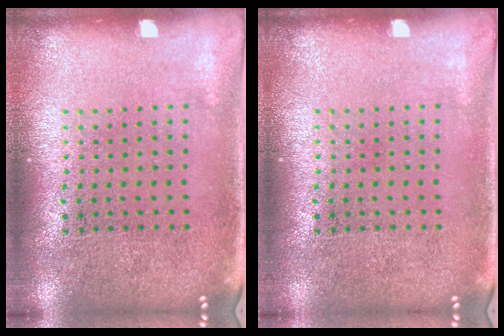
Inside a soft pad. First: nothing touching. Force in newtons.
{"total": 0.0}